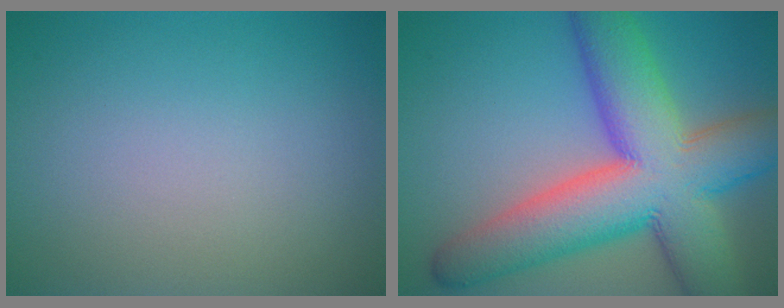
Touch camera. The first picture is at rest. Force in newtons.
{"total": 14.0, "press": 14.0, "slide": 0.5}